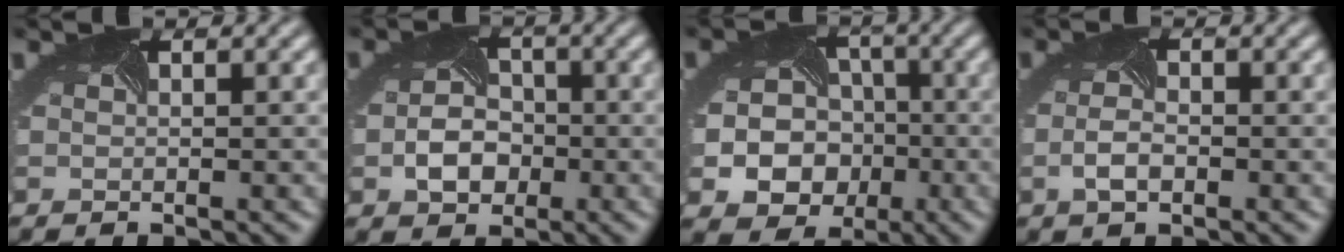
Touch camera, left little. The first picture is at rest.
{"total": 3.5, "force": [-1.5, 2.6, 1.8], "torque": [-0.039, -0.005, -0.021]}
{"total": 9.8, "force": [-3.0, 8.4, 4.0], "torque": [-0.070, -0.027, -0.054]}
{"total": 1.9, "force": [-1.2, 0.8, 1.3], "torque": [-0.039, -0.005, -0.016]}